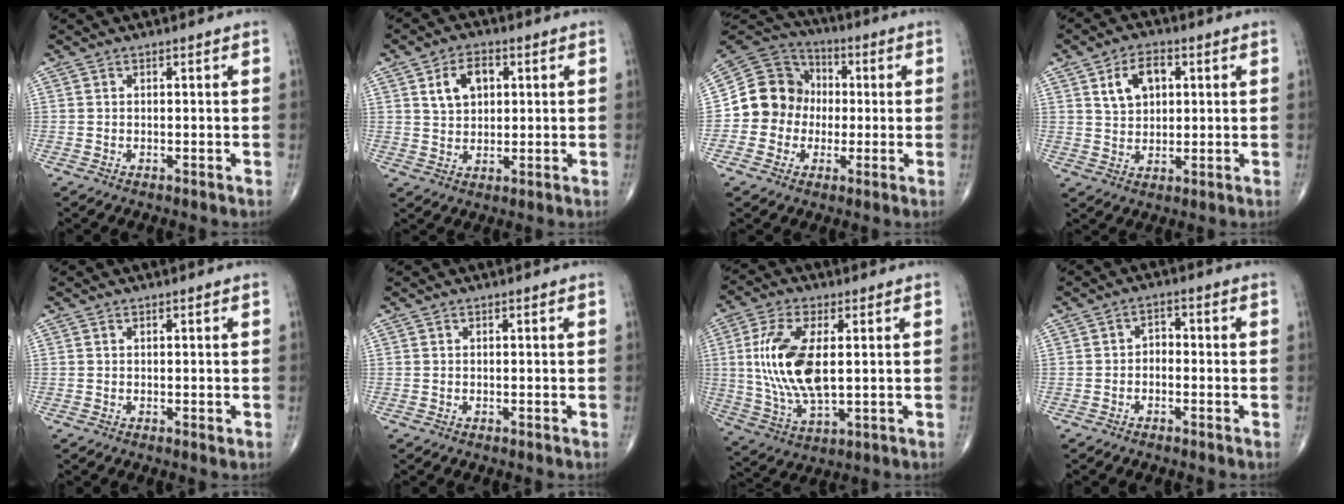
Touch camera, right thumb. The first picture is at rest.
{"total": 6.8, "force": [2.2, 4.6, 4.6], "torque": [-0.061, -0.001, 0.039]}
{"total": 12.5, "force": [-0.9, 11.8, 4.2], "torque": [-0.043, 0.035, -0.023]}
{"total": 7.3, "force": [2.5, 4.8, 4.9], "torque": [-0.066, -0.001, 0.044]}
{"total": 0.6, "force": [0.1, 0.3, 0.6], "torque": [-0.009, -0.003, 0.002]}
{"total": 0.0}
{"total": 14.8, "force": [1.7, 6.7, 13.1], "torque": [-0.272, -0.012, 0.038]}
{"total": 2.2, "force": [-0.8, 1.6, 1.3], "torque": [-0.008, 0.018, -0.024]}